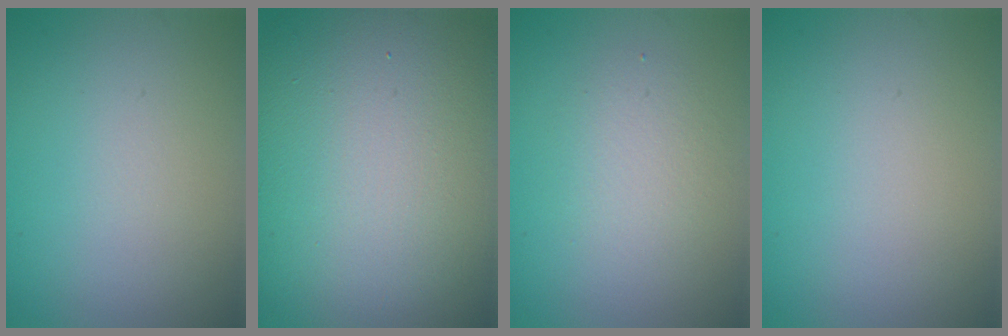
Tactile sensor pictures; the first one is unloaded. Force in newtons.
{"total": 18.4, "press": 18.3, "slide": 1.2}
{"total": 2.4, "press": 2.4, "slide": 0.1}
{"total": 0.0}